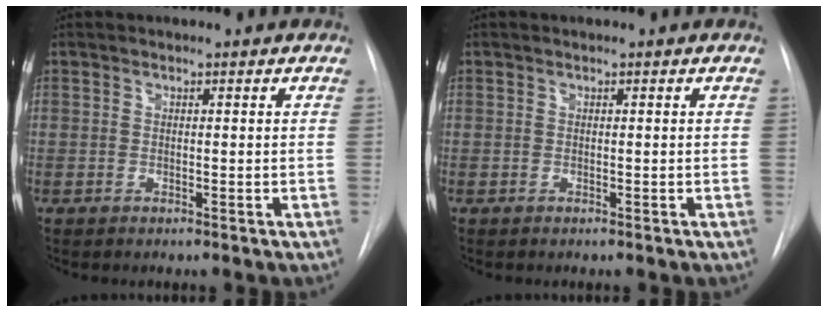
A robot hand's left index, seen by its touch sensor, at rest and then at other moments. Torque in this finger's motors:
{"motor_torque": [-0.06, 0.06, 0.00, 0.00]}